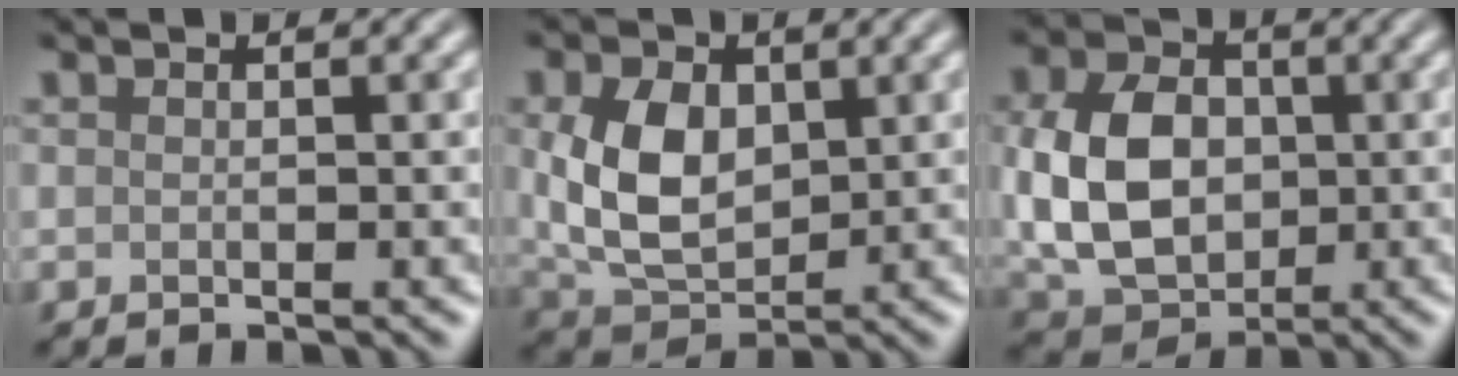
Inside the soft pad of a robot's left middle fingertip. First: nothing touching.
{"total": 6.8, "force": [1.0, 4.7, 4.8], "torque": [-0.107, -0.001, 0.024]}
{"total": 9.1, "force": [0.1, 6.7, 6.2], "torque": [-0.140, -0.003, -0.003]}